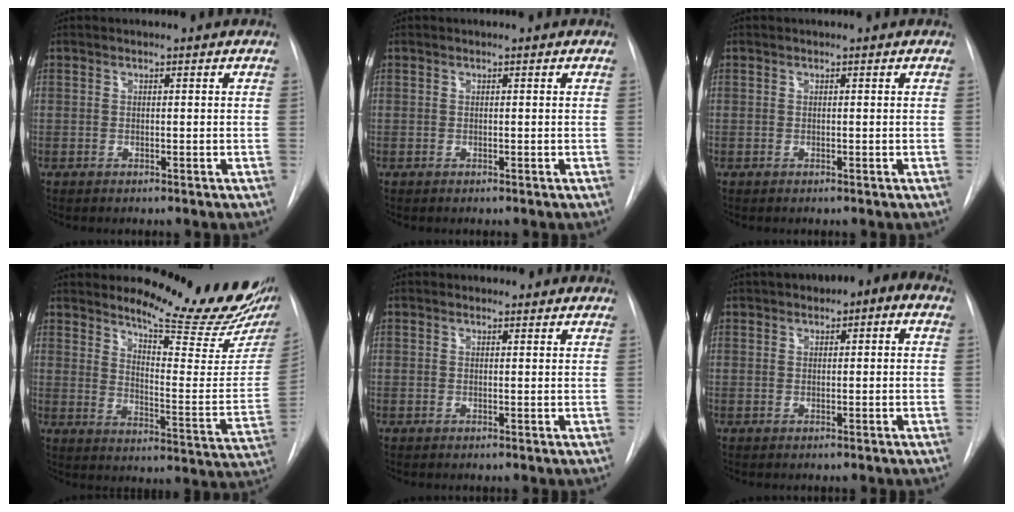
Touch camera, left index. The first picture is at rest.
{"total": 0.0}
{"total": 0.0}
{"total": 18.0, "force": [15.8, 1.1, 8.6], "torque": [-0.119, -0.112, 0.201]}
{"total": 1.1, "force": [1.0, 0.5, -0.1], "torque": [-0.004, -0.001, 0.006]}
{"total": 5.5, "force": [2.5, 2.3, 4.4], "torque": [-0.066, 0.030, 0.032]}